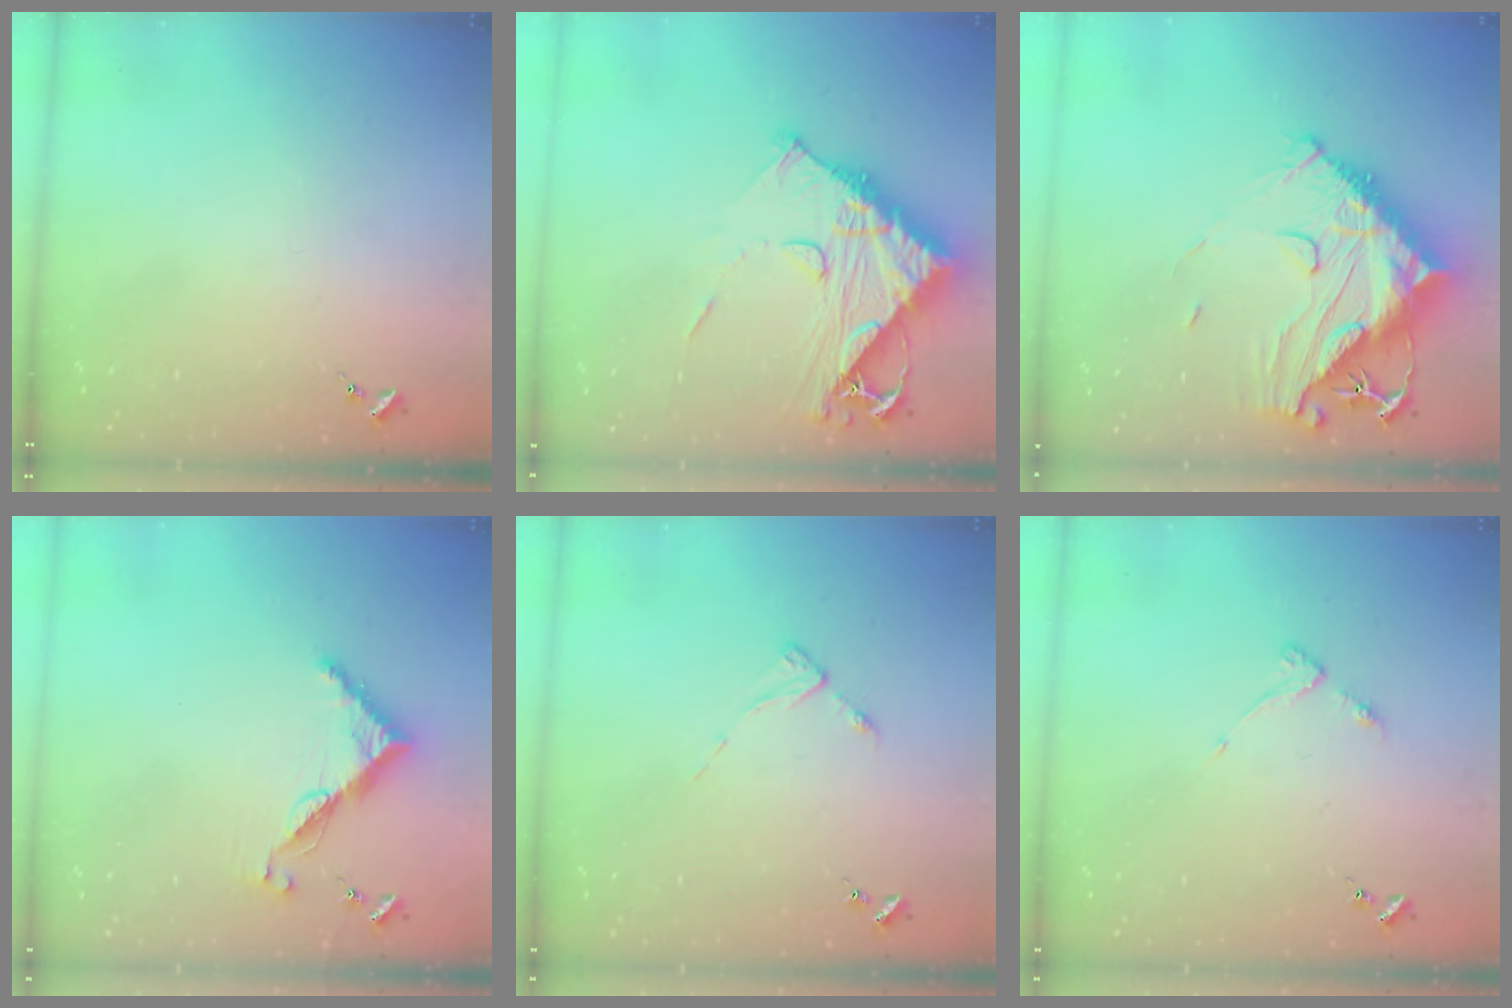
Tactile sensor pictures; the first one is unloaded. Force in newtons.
{"total": 15.0, "press": 14.9, "slide": 1.4}
{"total": 20.5, "press": 20.4, "slide": 1.8}
{"total": 7.4, "press": 7.4, "slide": 0.7}
{"total": 2.7, "press": 2.7, "slide": 0.4}
{"total": 4.0, "press": 3.9, "slide": 0.5}